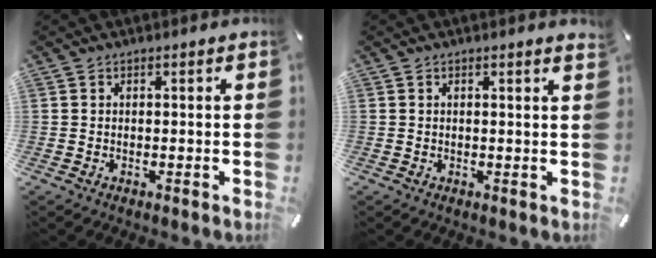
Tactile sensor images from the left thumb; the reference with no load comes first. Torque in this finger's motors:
{"motor_torque": [-0.10, -0.70, -0.15, 0.02, 0.00]}